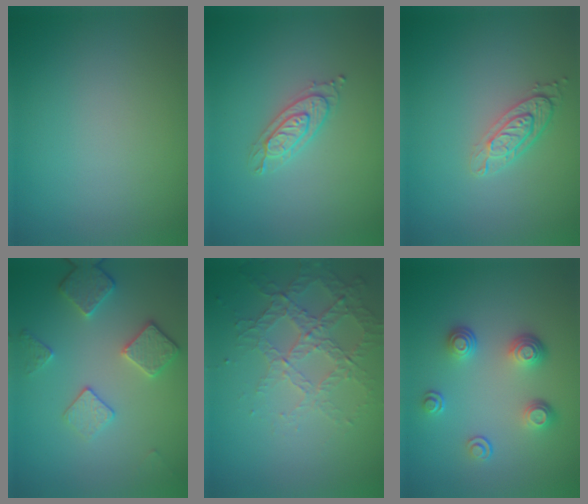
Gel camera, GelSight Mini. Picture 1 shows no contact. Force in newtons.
{"total": 2.1, "press": 2.1, "slide": 0.2}
{"total": 2.9, "press": 2.2, "slide": 1.9}
{"total": 3.5, "press": 3.1, "slide": 1.7}
{"total": 4.3, "press": 3.0, "slide": 3.0}
{"total": 3.6, "press": 2.6, "slide": 2.4}